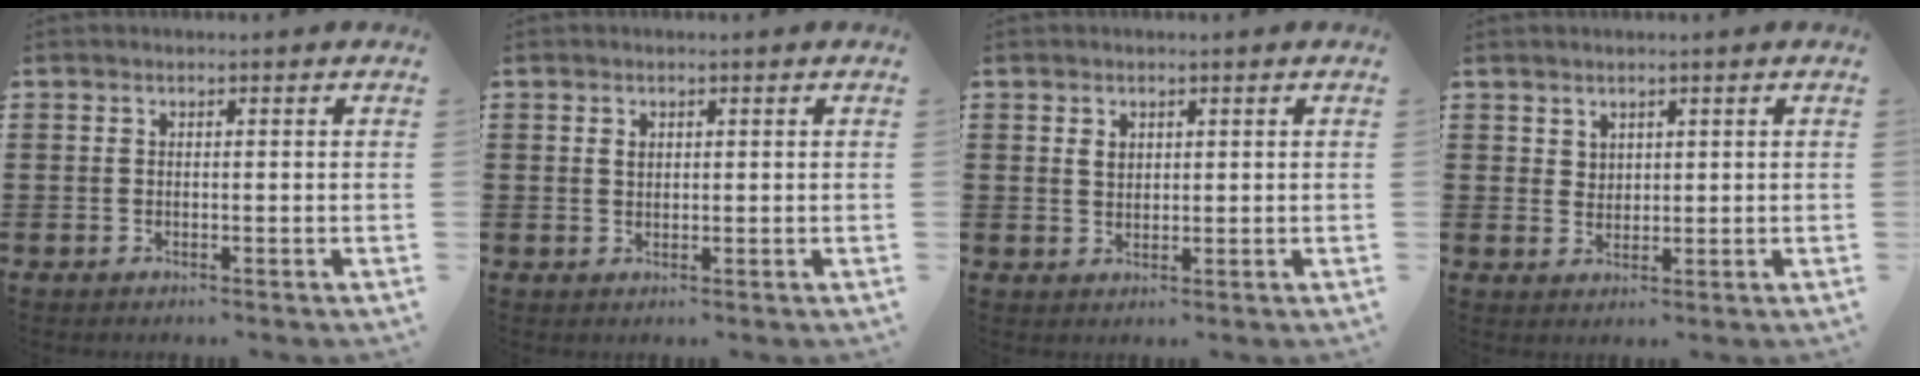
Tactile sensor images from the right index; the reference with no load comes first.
{"total": 1.0, "force": [0.4, 0.8, 0.5], "torque": [-0.012, 0.004, 0.008]}
{"total": 1.6, "force": [0.7, 1.2, 0.8], "torque": [-0.019, 0.005, 0.013]}
{"total": 2.1, "force": [1.6, 1.3, 0.1], "torque": [-0.006, 0.005, 0.032]}